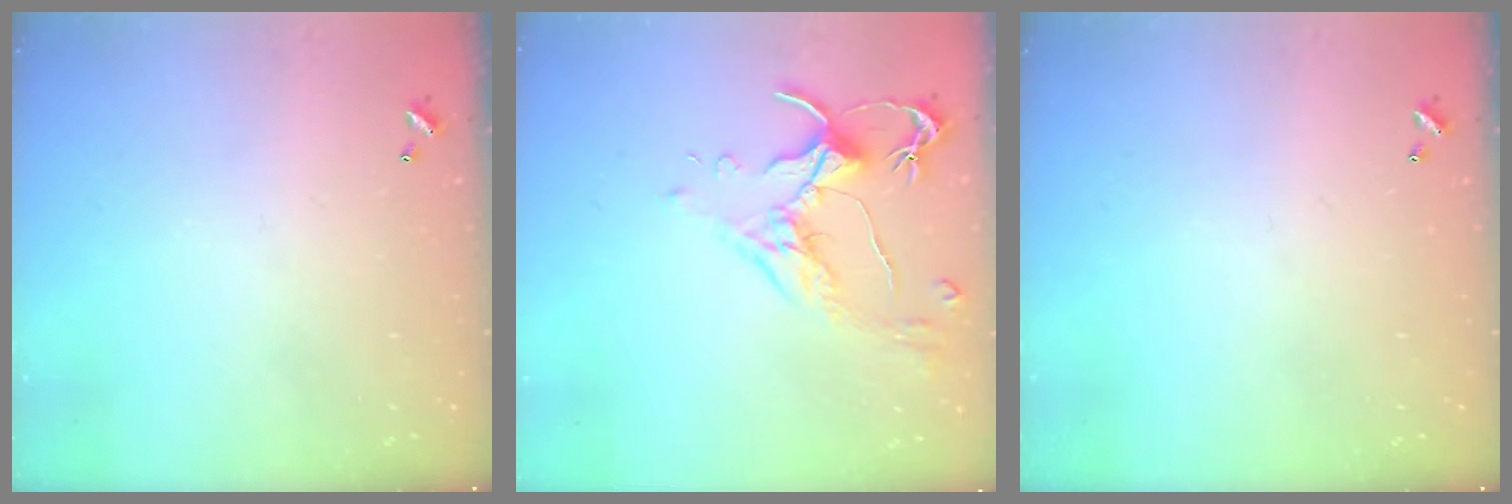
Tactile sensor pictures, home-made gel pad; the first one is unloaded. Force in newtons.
{"total": 1.4, "press": 1.3, "slide": 0.6}
{"total": 0.0}